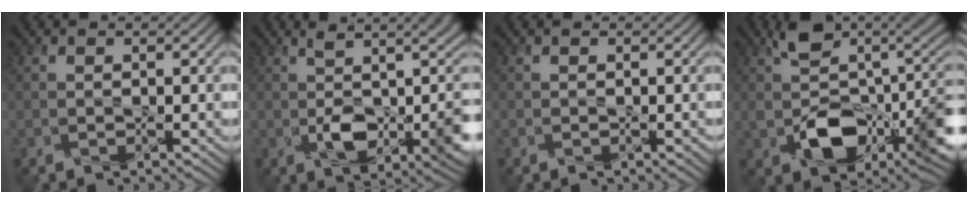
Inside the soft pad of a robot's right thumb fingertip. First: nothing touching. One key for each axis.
{"total": 9.9, "fx": 0.3, "fy": 4.0, "fz": 9.1, "tx": -0.150, "ty": -0.014, "tz": 0.014}
{"total": 0.6, "fx": -0.2, "fy": 0.2, "fz": 0.5, "tx": -0.008, "ty": -0.002, "tz": -0.001}
{"total": 12.5, "fx": -2.0, "fy": 7.3, "fz": 9.9, "tx": -0.166, "ty": -0.018, "tz": -0.029}